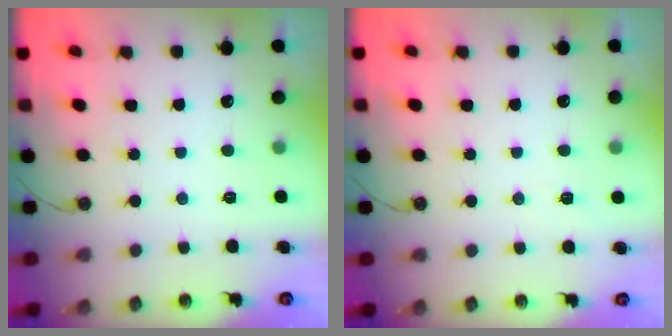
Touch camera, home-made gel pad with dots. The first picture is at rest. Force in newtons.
{"total": 2.4, "press": 1.7, "slide": 1.7}